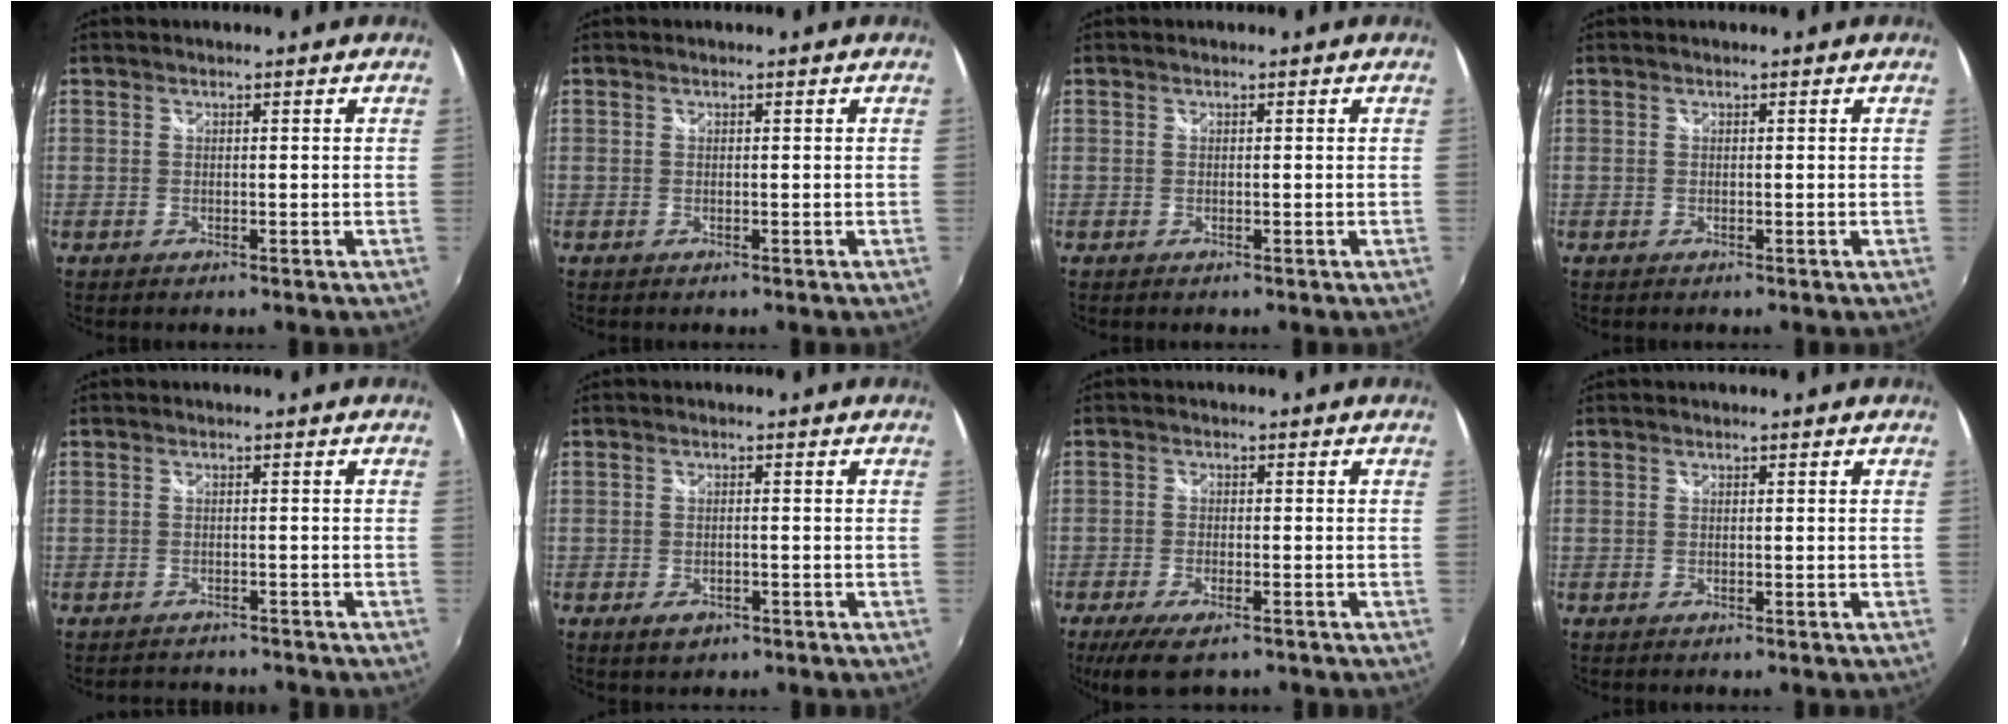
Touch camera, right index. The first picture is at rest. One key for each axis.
{"total": 0.0}
{"total": 0.0}
{"total": 0.0}
{"total": 4.4, "fx": -4.2, "fy": 1.1, "fz": 0.8, "tx": -0.025, "ty": -0.010, "tz": -0.062}
{"total": 3.1, "fx": -1.5, "fy": 1.8, "fz": 2.0, "tx": -0.041, "ty": -0.007, "tz": -0.022}
{"total": 7.8, "fx": -5.5, "fy": 2.7, "fz": 4.8, "tx": -0.116, "ty": -0.029, "tz": -0.096}
{"total": 0.0}